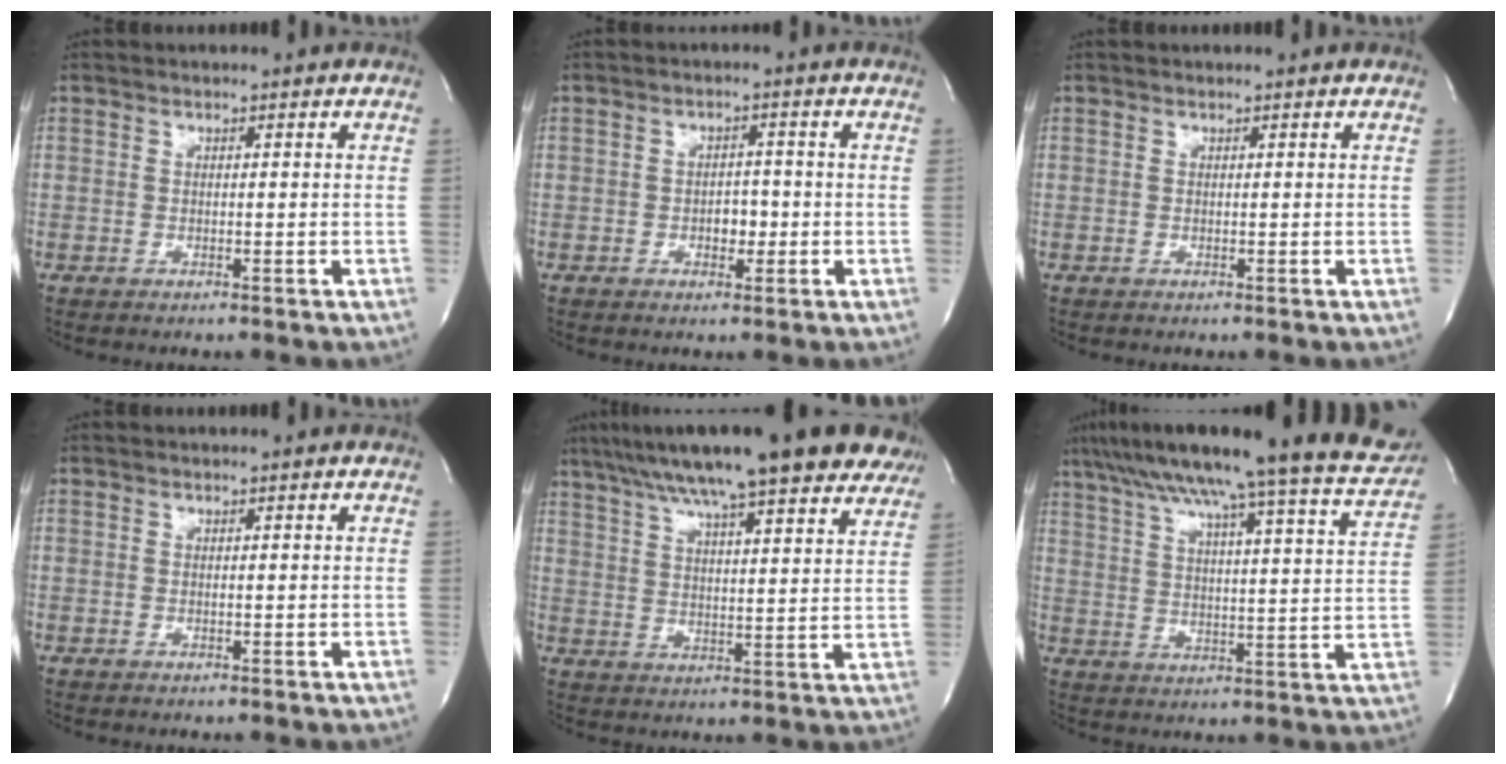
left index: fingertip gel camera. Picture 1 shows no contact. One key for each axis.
{"total": 2.6, "fx": -0.8, "fy": 1.6, "fz": 1.9, "tx": -0.022, "ty": 0.006, "tz": -0.012}
{"total": 0.6, "fx": 0.5, "fy": 0.0, "fz": 0.1, "tx": 0.000, "ty": 0.003, "tz": 0.009}
{"total": 0.0}
{"total": 23.5, "fx": 18.4, "fy": 3.2, "fz": 14.3, "tx": -0.227, "ty": 0.041, "tz": 0.250}
{"total": 25.7, "fx": 21.6, "fy": 0.6, "fz": 13.9, "tx": -0.220, "ty": -0.016, "tz": 0.284}